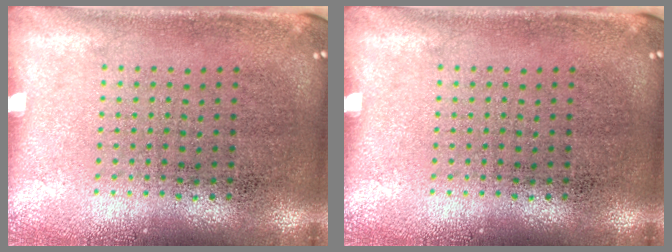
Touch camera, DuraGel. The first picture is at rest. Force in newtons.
{"total": 0.0}